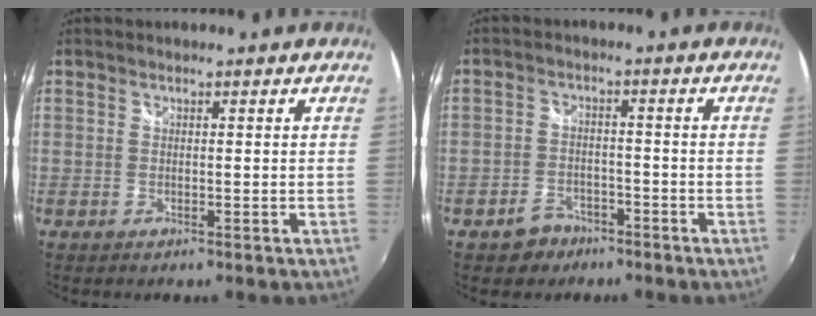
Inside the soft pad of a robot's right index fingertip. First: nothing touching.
{"total": 5.0, "force": [-3.6, 3.3, 1.1], "torque": [-0.040, 0.013, -0.052]}